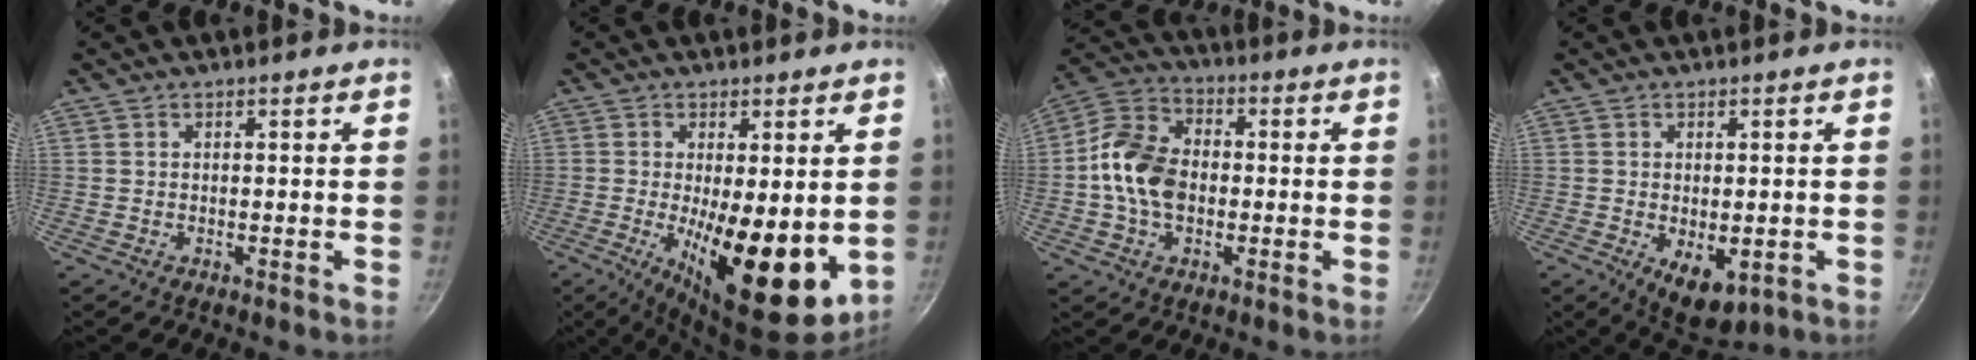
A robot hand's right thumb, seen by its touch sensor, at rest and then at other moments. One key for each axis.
{"total": 15.7, "fx": -2.0, "fy": 5.5, "fz": 14.6, "tx": -0.204, "ty": -0.021, "tz": -0.020}
{"total": 12.5, "fx": -1.2, "fy": 8.9, "fz": 8.8, "tx": -0.146, "ty": 0.030, "tz": -0.041}
{"total": 7.3, "fx": -1.7, "fy": 4.1, "fz": 5.8, "tx": -0.069, "ty": -0.008, "tz": -0.011}